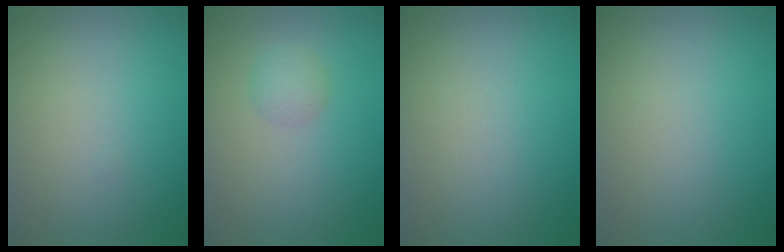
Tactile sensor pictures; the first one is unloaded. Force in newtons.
{"total": 1.4, "press": 1.4, "slide": 0.0}
{"total": 0.0}
{"total": 0.0}